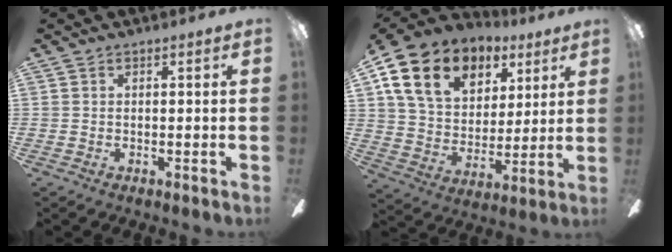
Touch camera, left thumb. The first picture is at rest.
{"total": 16.7, "force": [9.3, 11.4, 7.8], "torque": [-0.141, -0.034, 0.176]}